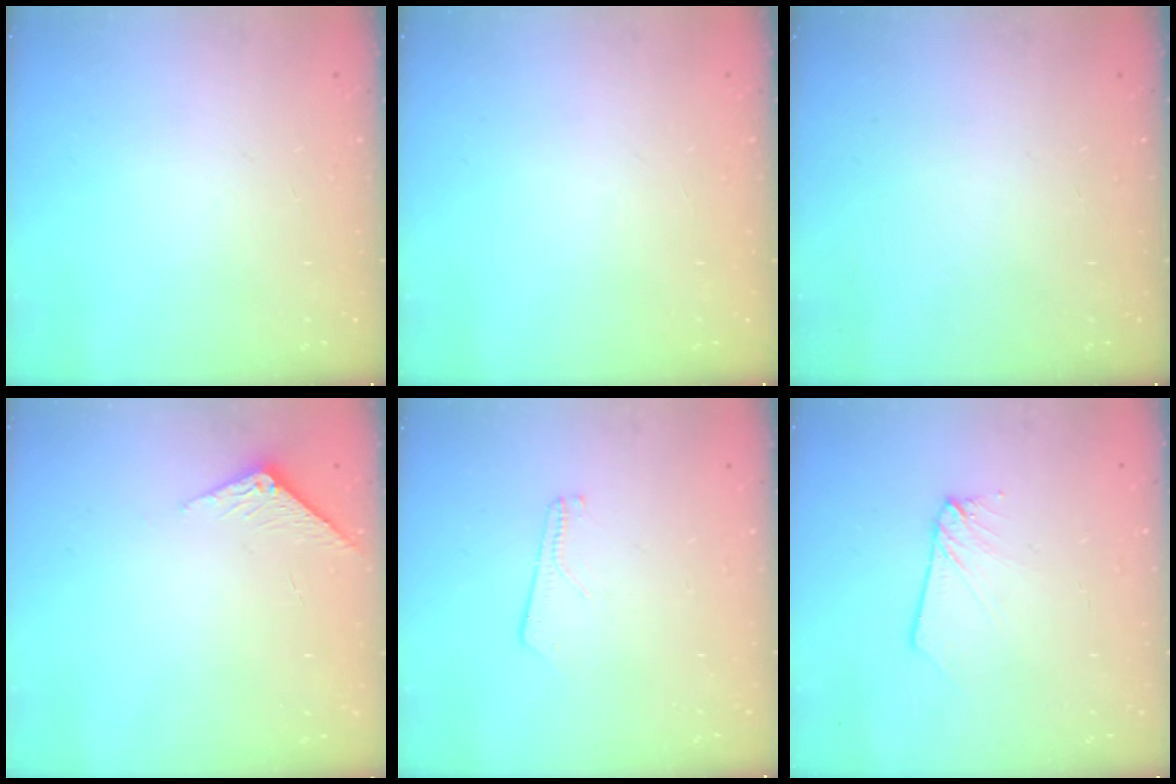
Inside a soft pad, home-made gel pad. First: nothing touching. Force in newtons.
{"total": 0.0}
{"total": 0.0}
{"total": 4.6, "press": 4.6, "slide": 0.4}
{"total": 2.6, "press": 2.6, "slide": 0.3}
{"total": 2.6, "press": 2.6, "slide": 0.3}